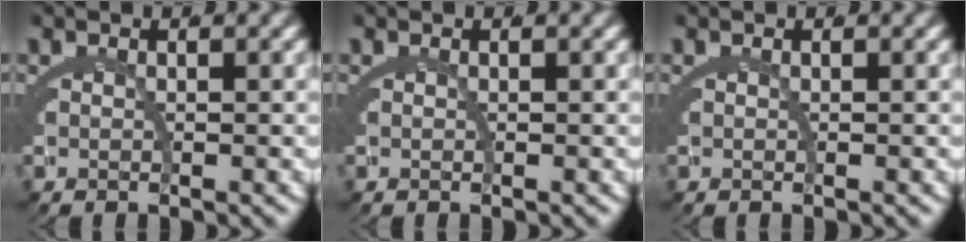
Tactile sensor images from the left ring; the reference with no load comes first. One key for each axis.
{"total": 0.0}
{"total": 0.0}